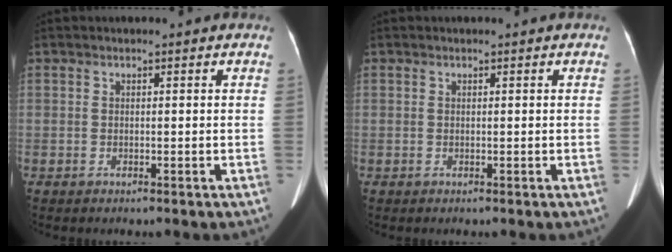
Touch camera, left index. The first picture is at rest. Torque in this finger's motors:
{"motor_torque": [0.01, 0.01, 0.01, 0.00]}